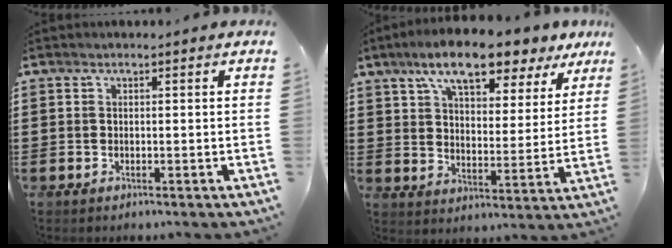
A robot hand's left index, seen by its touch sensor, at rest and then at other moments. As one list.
[{"total": 10.2, "force": [8.0, 2.3, 6.0], "torque": [-0.119, -0.023, 0.136]}]